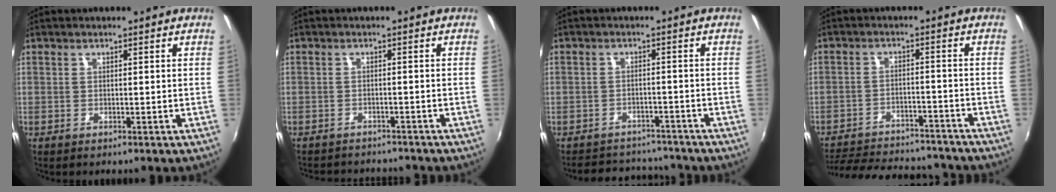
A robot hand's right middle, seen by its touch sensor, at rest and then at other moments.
{"total": 7.4, "force": [-6.8, 2.0, 2.0], "torque": [-0.054, -0.013, -0.098]}
{"total": 9.5, "force": [-8.4, 4.0, 1.8], "torque": [-0.050, 0.028, -0.110]}
{"total": 21.6, "force": [-18.9, 6.6, 8.2], "torque": [-0.174, 0.004, -0.249]}